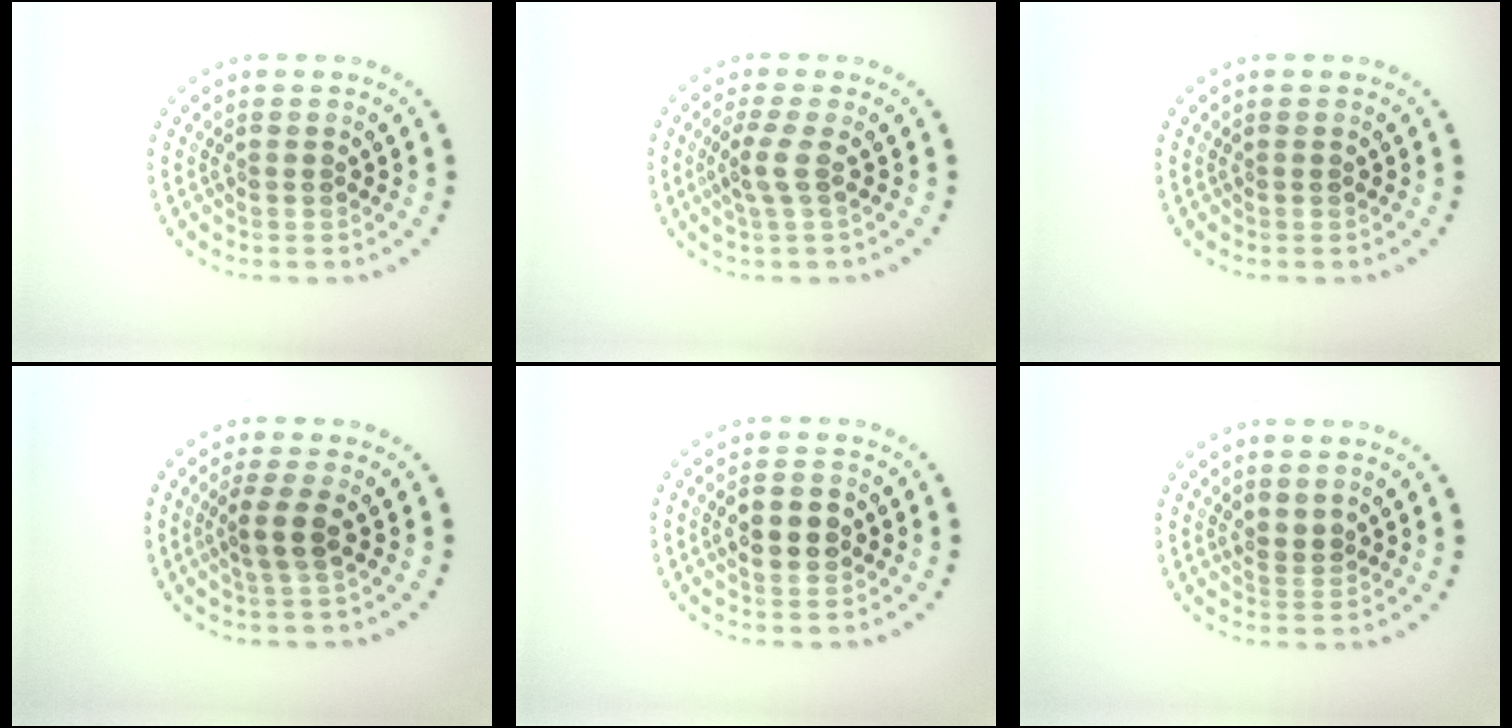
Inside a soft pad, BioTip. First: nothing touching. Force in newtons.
{"total": 1.8, "press": 1.3, "slide": 1.2}
{"total": 0.0}
{"total": 2.2, "press": 1.9, "slide": 1.2}
{"total": 3.0, "press": 3.0, "slide": 0.1}
{"total": 1.1, "press": 0.9, "slide": 0.6}